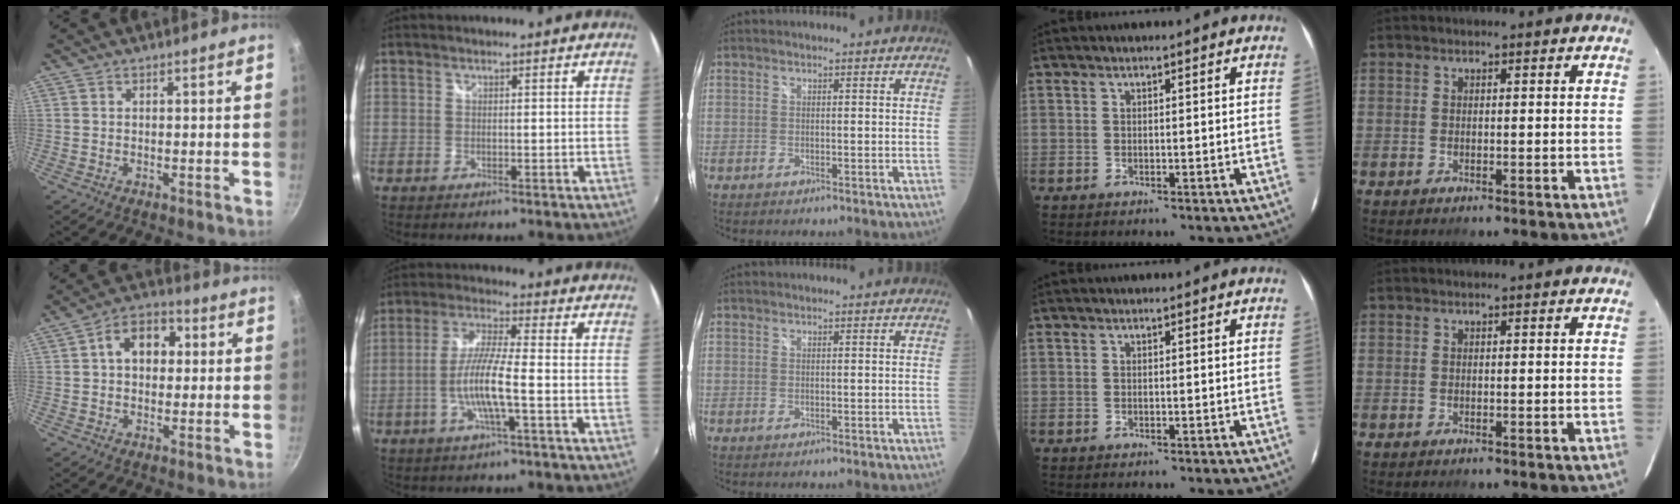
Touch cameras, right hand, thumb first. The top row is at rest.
{"thumb": {"total": 9.1, "force": [1.6, 6.5, 6.1], "torque": [-0.055, 0.018, 0.012]}, "index": {"total": 8.7, "force": [-2.7, 0.3, 8.2], "torque": [-0.171, 0.000, -0.052]}}